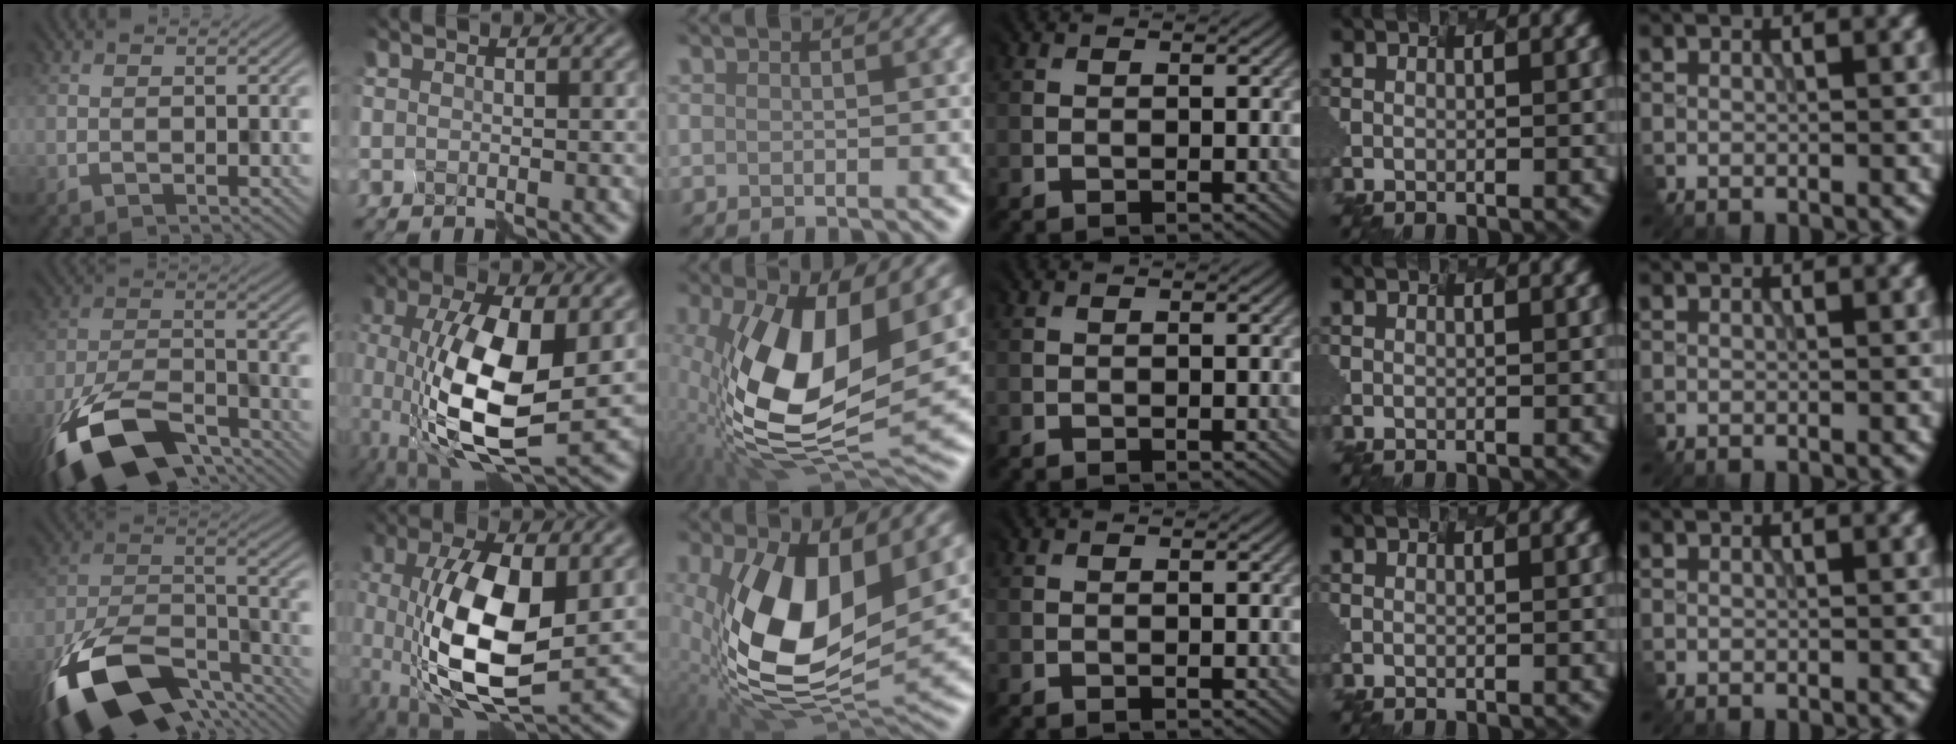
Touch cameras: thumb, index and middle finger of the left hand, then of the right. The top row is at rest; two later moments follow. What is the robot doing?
{"motion": "disassemble", "object": "markers"}